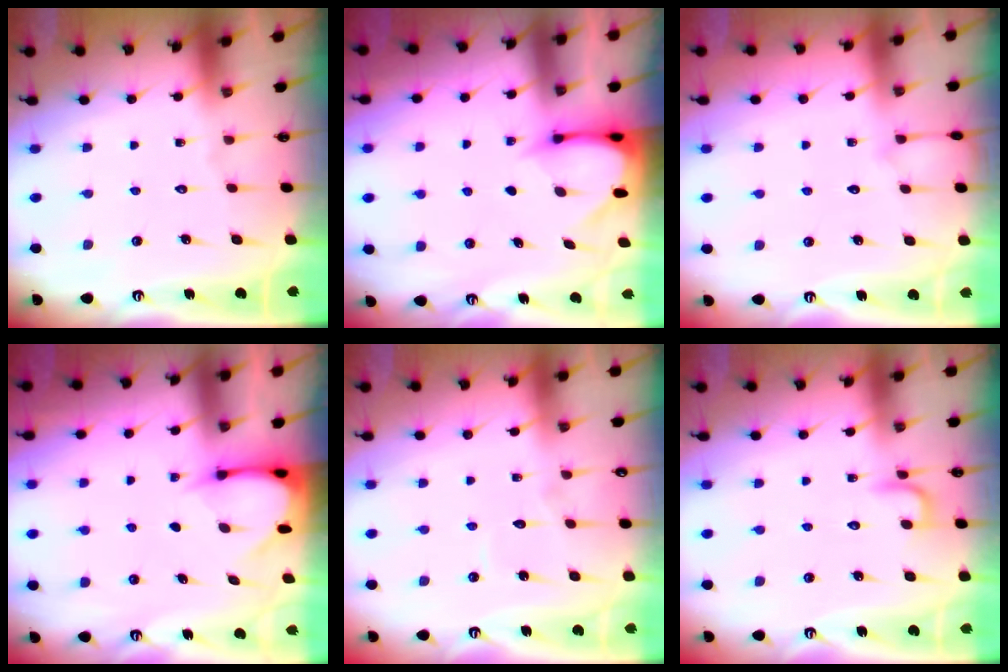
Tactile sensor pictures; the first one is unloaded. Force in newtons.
{"total": 3.4, "press": 3.4, "slide": 0.3}
{"total": 3.7, "press": 3.7, "slide": 0.5}
{"total": 3.5, "press": 3.5, "slide": 0.3}
{"total": 2.7, "press": 2.7, "slide": 0.2}
{"total": 4.0, "press": 3.9, "slide": 0.6}